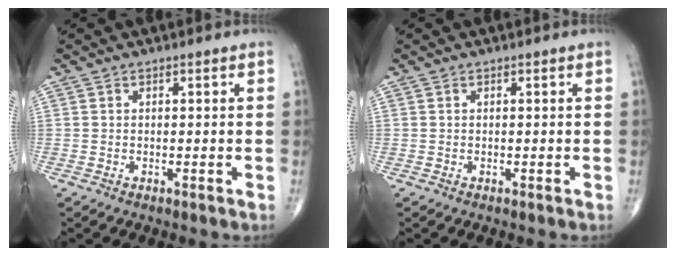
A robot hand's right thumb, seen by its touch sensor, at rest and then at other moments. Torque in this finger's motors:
{"motor_torque": [-0.01, 0.02, -0.01, 0.01, 0.00]}